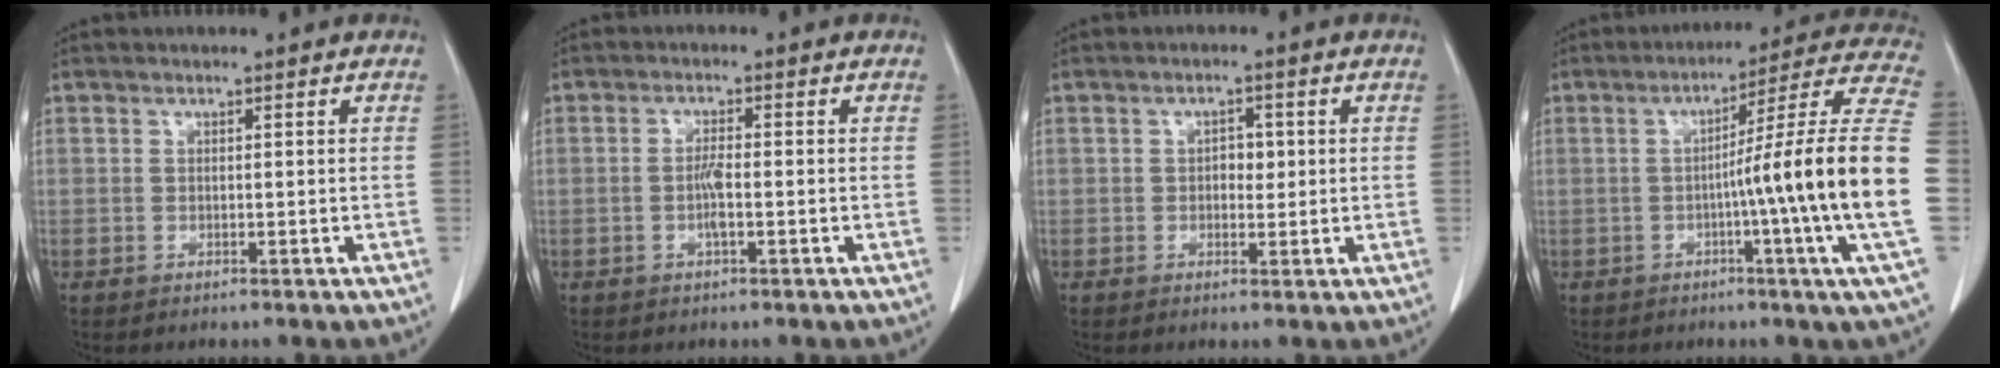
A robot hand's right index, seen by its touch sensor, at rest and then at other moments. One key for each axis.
{"total": 2.5, "fx": -0.7, "fy": 0.3, "fz": 2.3, "tx": -0.047, "ty": 0.000, "tz": -0.014}
{"total": 2.2, "fx": 0.1, "fy": 1.4, "fz": 1.7, "tx": -0.023, "ty": 0.003, "tz": 0.001}
{"total": 19.3, "fx": -3.0, "fy": -3.1, "fz": 18.8, "tx": -0.223, "ty": 0.004, "tz": -0.060}